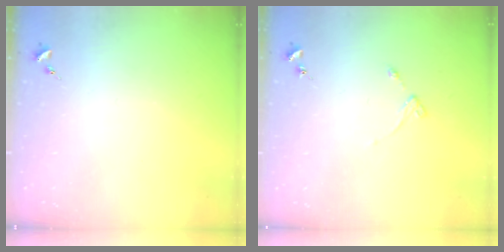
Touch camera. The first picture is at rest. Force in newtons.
{"total": 4.7, "press": 4.6, "slide": 0.6}